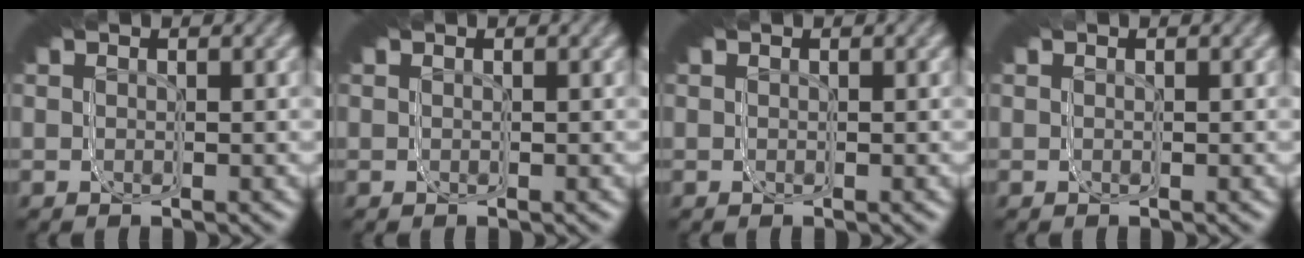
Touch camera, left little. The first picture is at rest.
{"total": 0.0}
{"total": 0.0}
{"total": 0.8, "force": [-0.1, -0.4, -0.6], "torque": [0.008, -0.001, 0.001]}